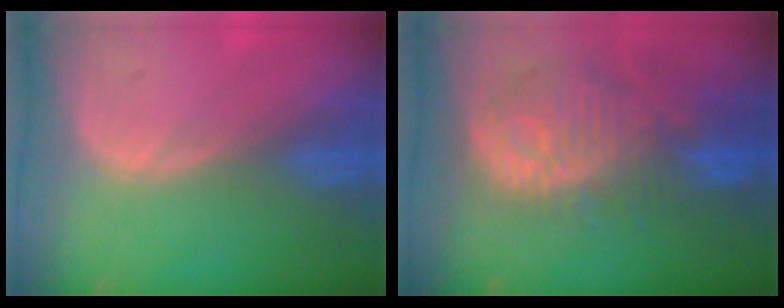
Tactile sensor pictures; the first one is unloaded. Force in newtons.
{"total": 12.4, "press": 11.1, "slide": 5.6}